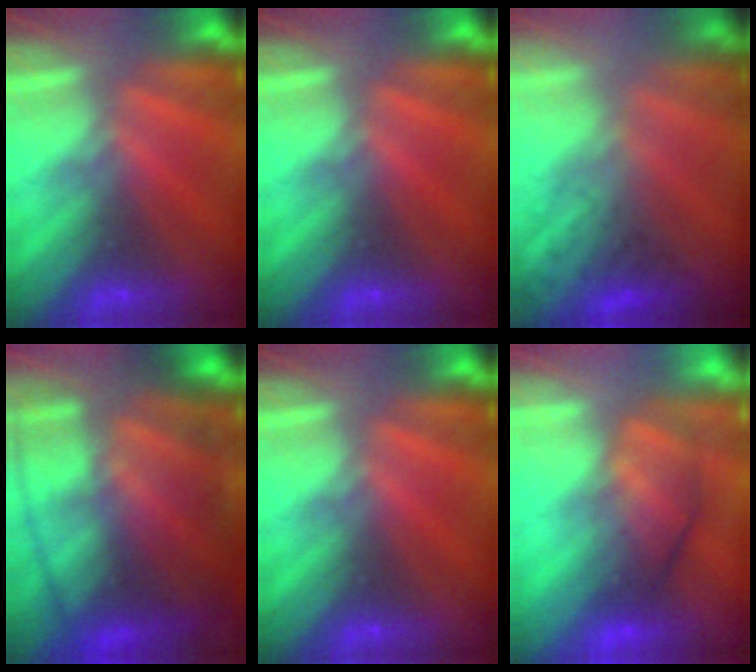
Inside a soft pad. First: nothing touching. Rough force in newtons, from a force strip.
{"total": 0.0}
{"total": 3.8}
{"total": 10.5}
{"total": 0.0}
{"total": 5.8}